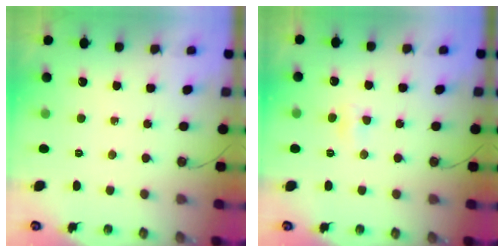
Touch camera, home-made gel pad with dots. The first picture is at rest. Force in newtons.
{"total": 3.5, "press": 3.4, "slide": 0.5}